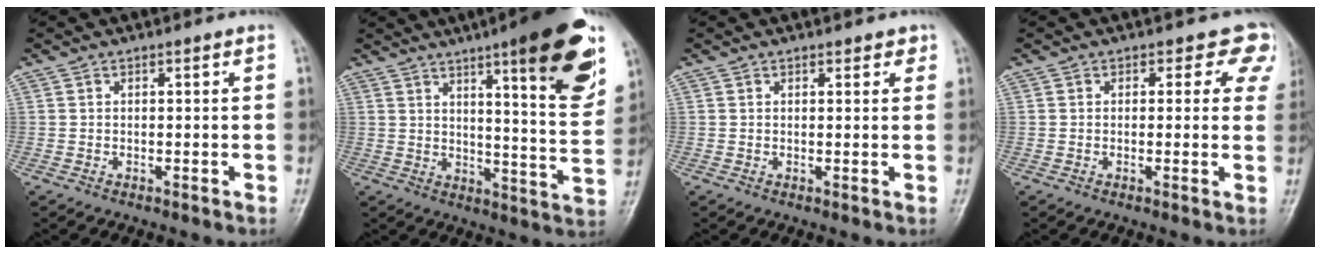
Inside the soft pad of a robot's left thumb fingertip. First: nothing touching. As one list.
[{"total": 19.5, "force": [10.6, 3.5, 15.9], "torque": [-0.187, -0.051, 0.149]}, {"total": 1.8, "force": [1.3, 1.0, 0.8], "torque": [0.007, -0.004, 0.011]}, {"total": 5.0, "force": [3.5, 3.4, 1.3], "torque": [0.031, -0.011, 0.014]}]